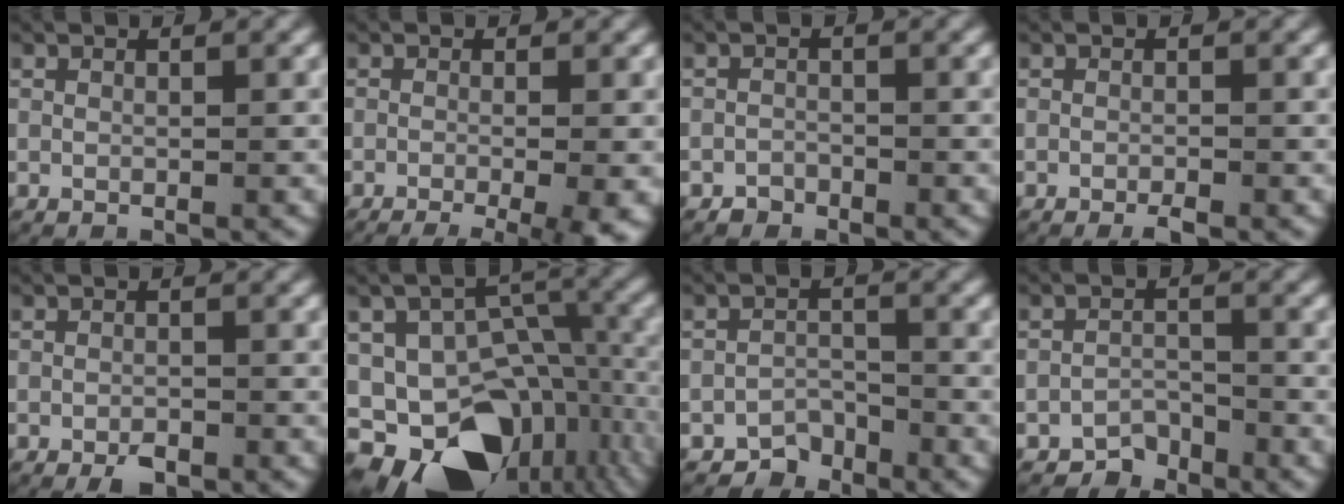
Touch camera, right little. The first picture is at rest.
{"total": 7.2, "force": [-5.0, 2.0, 4.8], "torque": [-0.060, -0.016, -0.068]}
{"total": 1.4, "force": [-1.0, 0.9, -0.3], "torque": [0.002, -0.005, -0.019]}
{"total": 1.0, "force": [-0.8, 0.1, 0.5], "torque": [-0.008, -0.002, -0.015]}
{"total": 1.5, "force": [-1.2, 0.6, 0.8], "torque": [-0.010, -0.004, -0.020]}
{"total": 18.4, "force": [-7.8, 13.9, 9.1], "torque": [-0.161, -0.084, -0.108]}
{"total": 3.5, "force": [-3.0, 1.8, 0.3], "torque": [0.001, -0.012, -0.055]}
{"total": 3.0, "force": [-2.7, 1.4, 0.2], "torque": [0.002, -0.010, -0.050]}